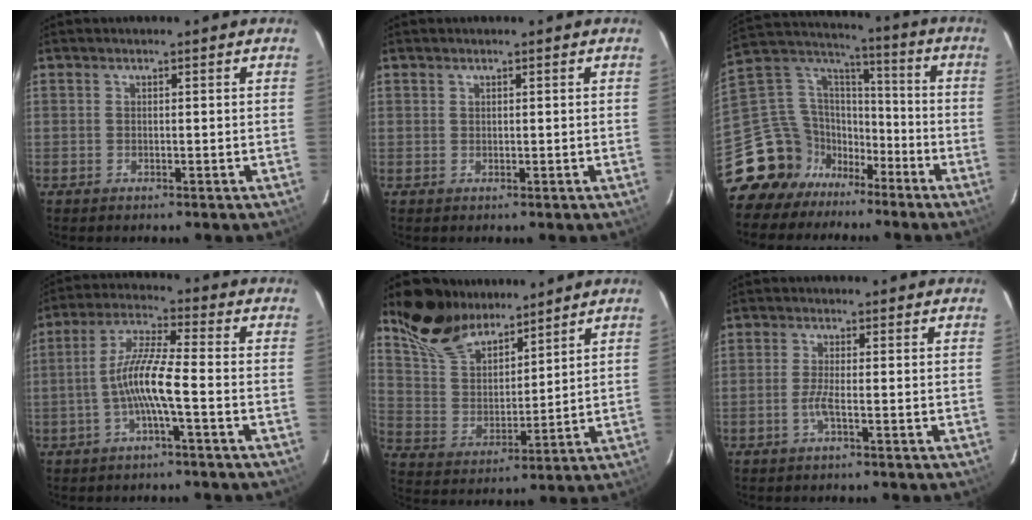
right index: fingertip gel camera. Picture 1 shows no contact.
{"total": 0.6, "force": [0.3, 0.6, -0.1], "torque": [0.003, 0.003, 0.004]}
{"total": 15.2, "force": [-10.8, 10.2, 3.2], "torque": [-0.089, 0.053, -0.189]}
{"total": 8.2, "force": [-2.5, 0.2, 7.8], "torque": [-0.168, 0.010, -0.049]}
{"total": 14.7, "force": [11.7, 6.4, 6.2], "torque": [-0.129, 0.024, 0.230]}
{"total": 2.2, "force": [-1.0, -0.4, 1.9], "torque": [-0.044, -0.004, -0.023]}